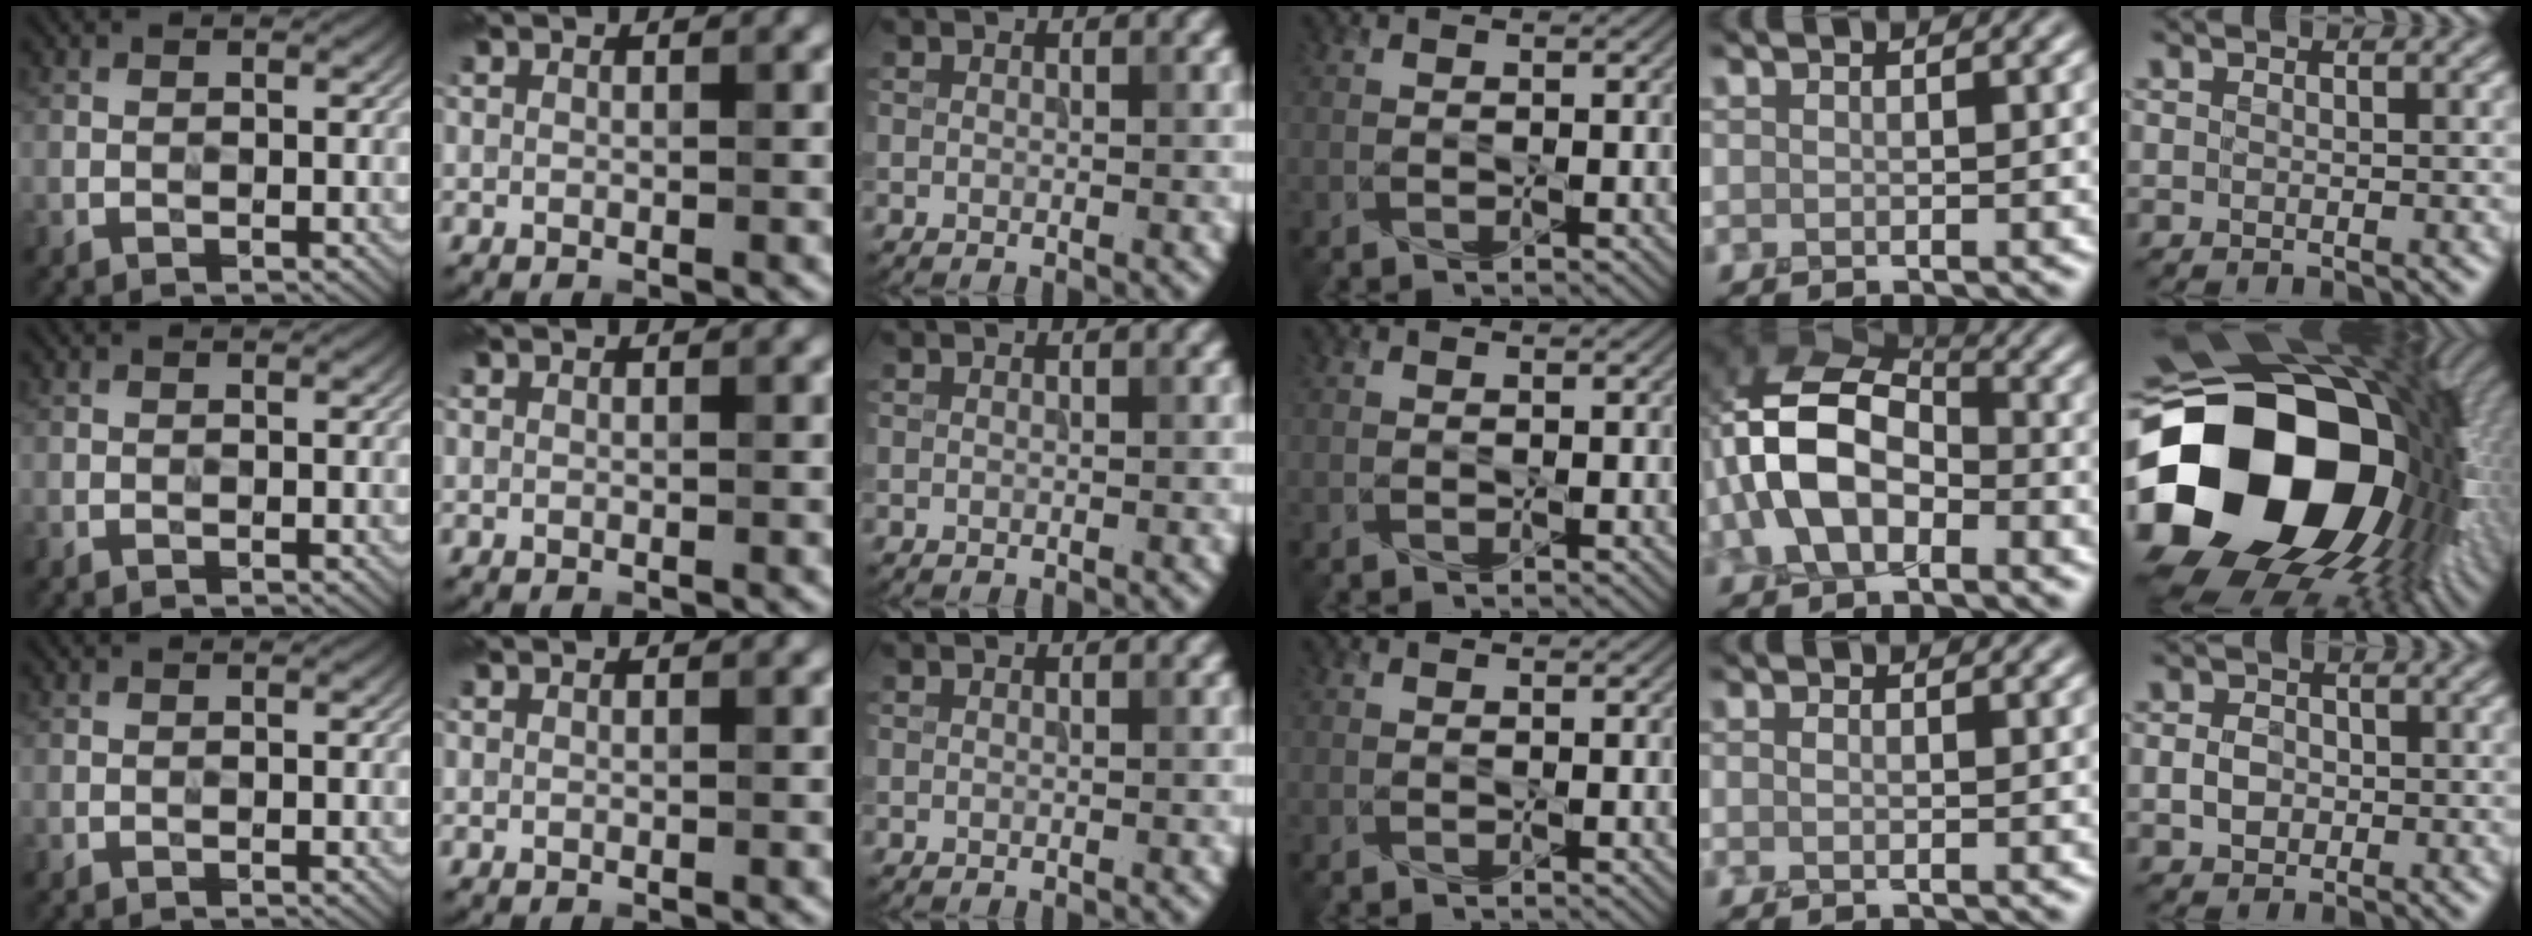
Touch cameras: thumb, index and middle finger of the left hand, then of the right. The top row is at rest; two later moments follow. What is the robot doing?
{"motion": "press", "object": "button"}